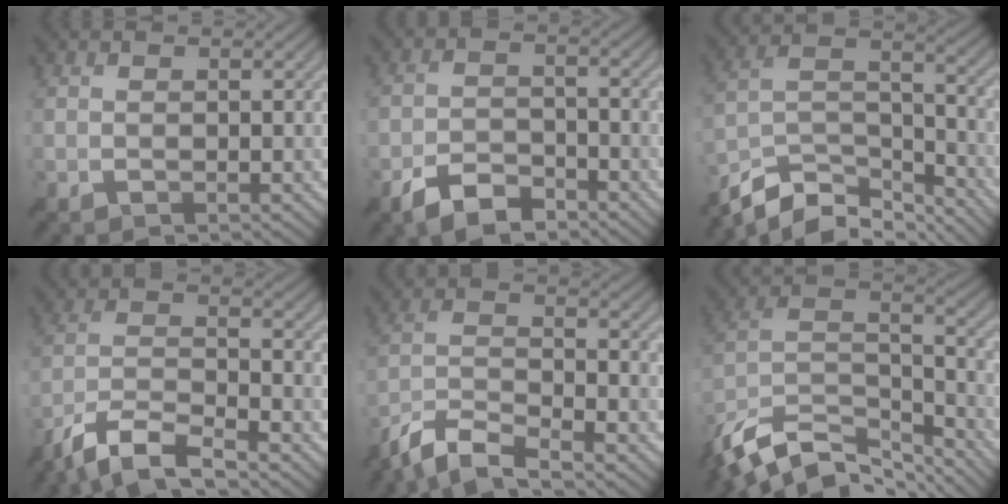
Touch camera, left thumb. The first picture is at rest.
{"total": 5.9, "force": [-4.5, 2.4, 3.0], "torque": [-0.055, -0.003, -0.089]}
{"total": 11.8, "force": [-9.5, 4.4, 5.5], "torque": [-0.118, -0.003, -0.177]}
{"total": 8.9, "force": [-7.1, 1.8, 5.1], "torque": [-0.105, -0.006, -0.145]}
{"total": 8.4, "force": [-7.1, 1.6, 4.2], "torque": [-0.087, -0.008, -0.145]}
{"total": 14.4, "force": [-10.9, 6.2, 7.1], "torque": [-0.200, -0.016, -0.189]}